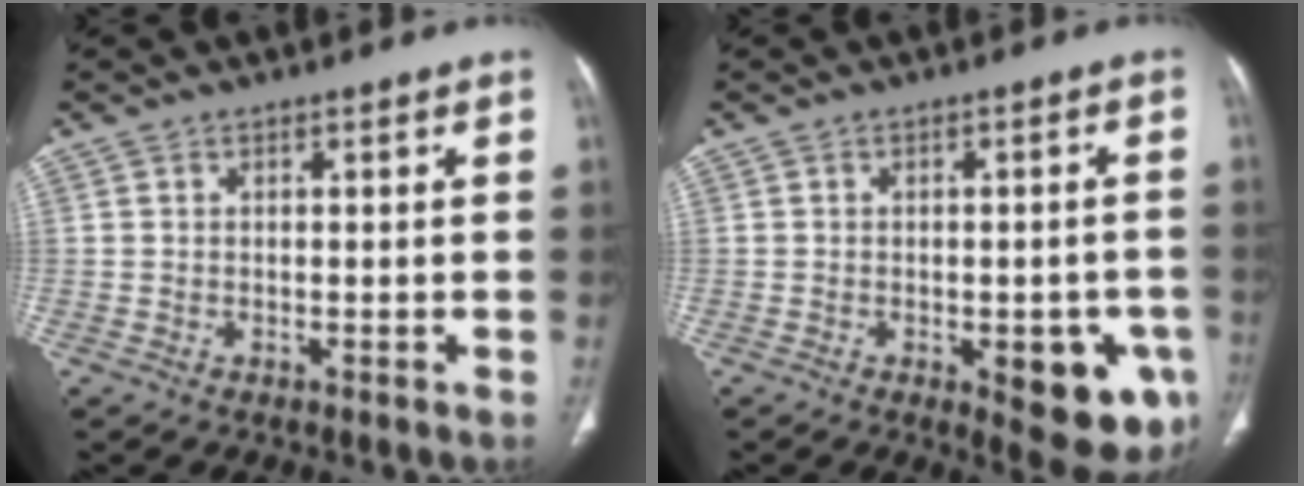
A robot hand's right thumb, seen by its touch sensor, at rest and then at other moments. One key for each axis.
{"total": 12.1, "fx": -4.2, "fy": 5.1, "fz": 10.1, "tx": -0.095, "ty": 0.005, "tz": -0.038}